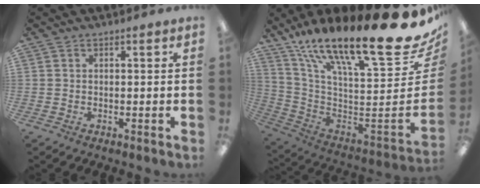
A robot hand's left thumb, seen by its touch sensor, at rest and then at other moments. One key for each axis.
{"total": 25.2, "fx": 16.6, "fy": 4.4, "fz": 18.3, "tx": -0.245, "ty": -0.152, "tz": 0.274}